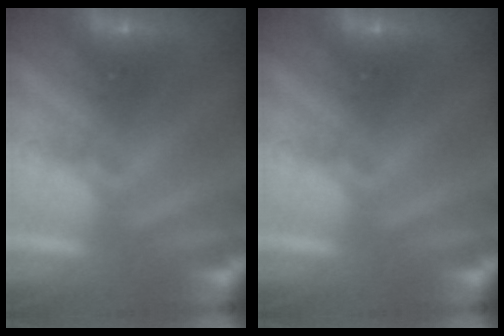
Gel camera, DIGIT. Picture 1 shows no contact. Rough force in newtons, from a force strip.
{"total": 0.0}